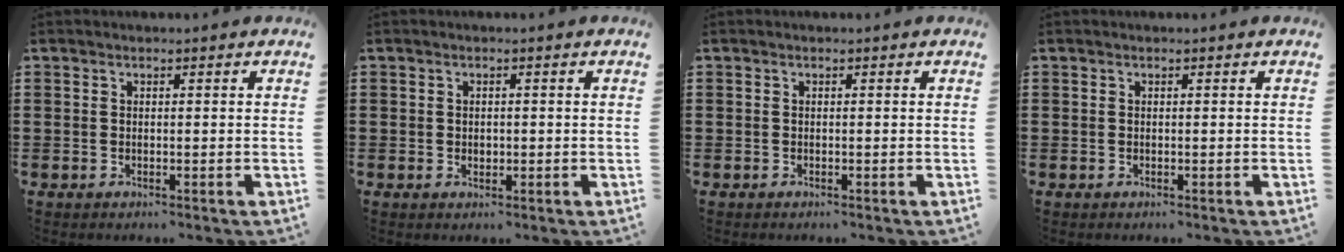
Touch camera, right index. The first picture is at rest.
{"total": 0.8, "force": [0.1, 0.7, 0.4], "torque": [-0.009, 0.005, 0.002]}
{"total": 0.0}
{"total": 0.0}